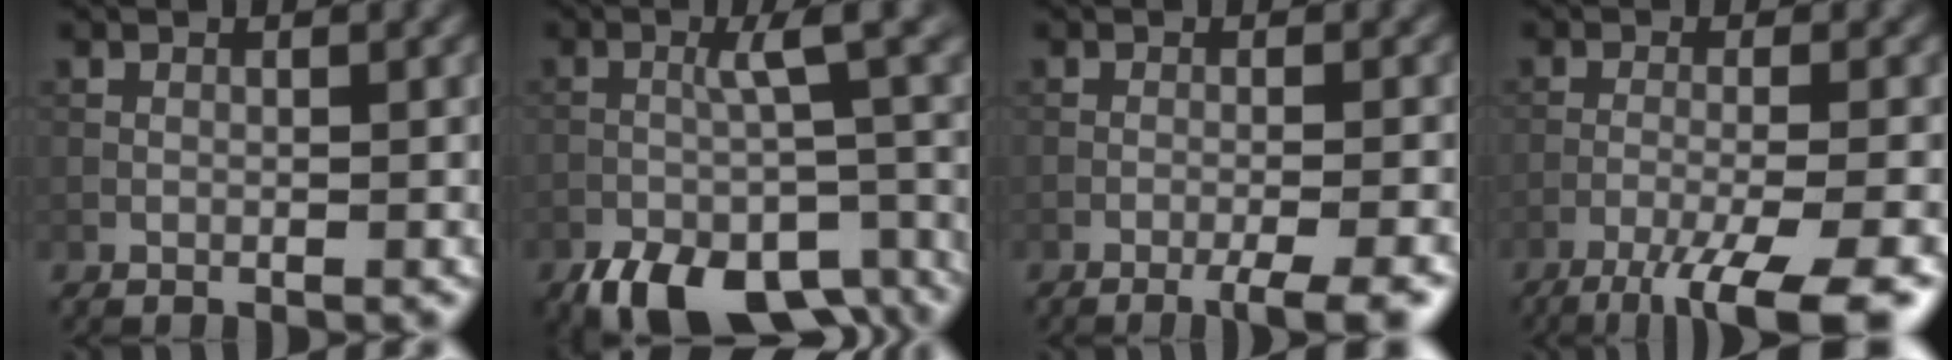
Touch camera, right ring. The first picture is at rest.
{"total": 9.9, "force": [-6.2, 3.0, 7.0], "torque": [-0.108, -0.017, -0.094]}
{"total": 4.2, "force": [-2.8, 0.5, 3.1], "torque": [-0.045, 0.005, -0.046]}
{"total": 8.3, "force": [-5.8, 1.3, 5.7], "torque": [-0.090, -0.012, -0.096]}